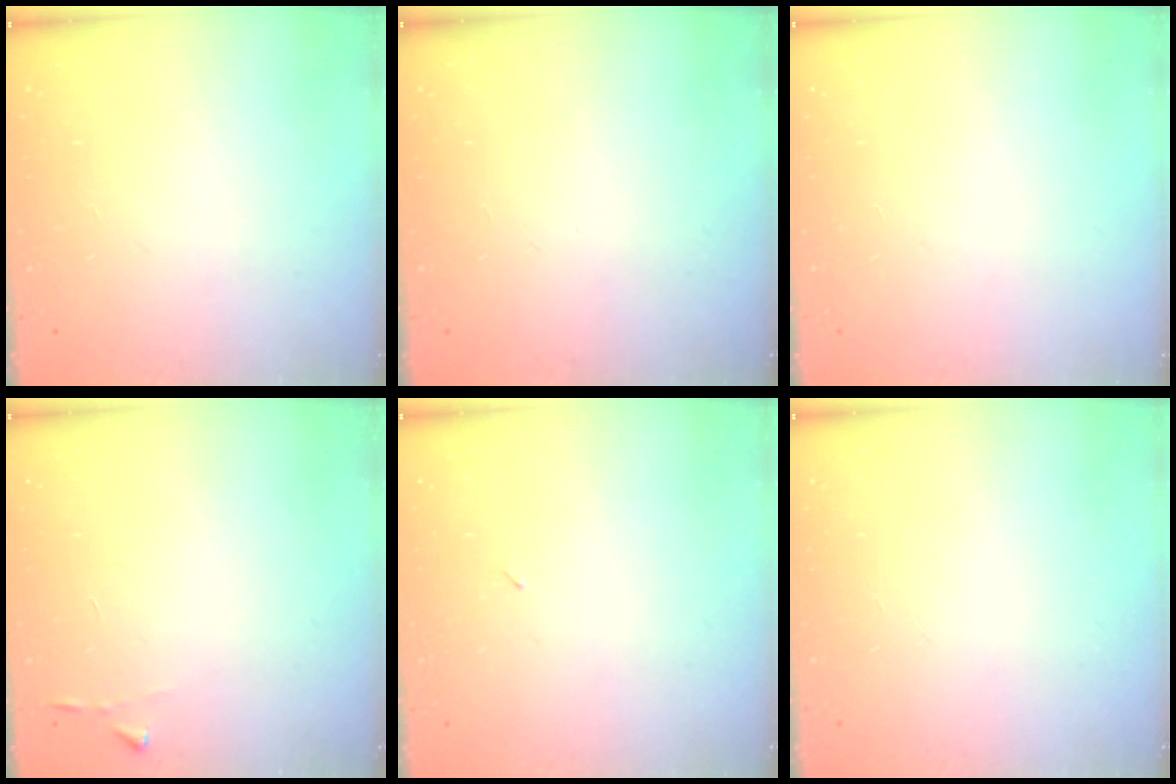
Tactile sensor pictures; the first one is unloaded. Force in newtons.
{"total": 0.0}
{"total": 0.0}
{"total": 2.9, "press": 2.9, "slide": 0.3}
{"total": 2.1, "press": 1.9, "slide": 1.0}
{"total": 0.0}